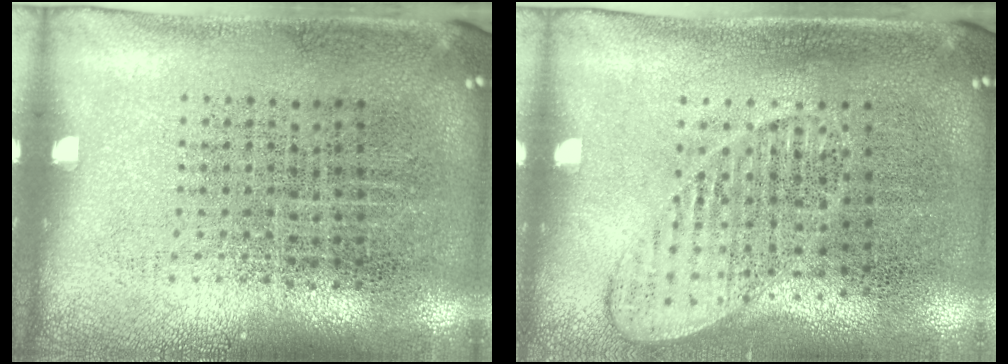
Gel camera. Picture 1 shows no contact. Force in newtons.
{"total": 1.1, "press": 1.1, "slide": 0.2}